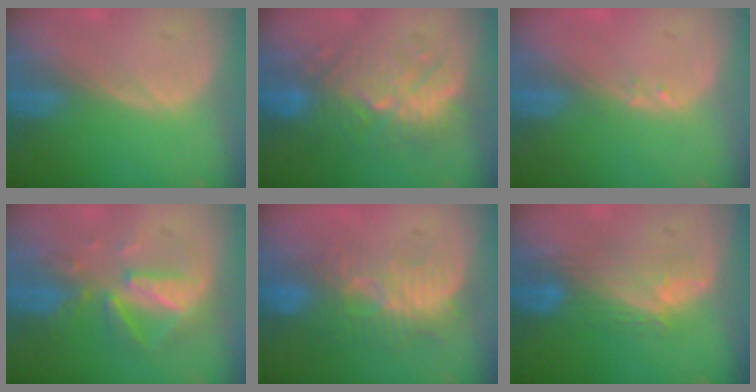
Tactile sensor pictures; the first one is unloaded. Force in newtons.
{"total": 9.1, "press": 9.0, "slide": 1.7}
{"total": 0.6, "press": 0.6, "slide": 0.2}
{"total": 8.0, "press": 7.4, "slide": 3.0}
{"total": 9.0, "press": 8.2, "slide": 3.7}
{"total": 5.5, "press": 5.4, "slide": 0.7}